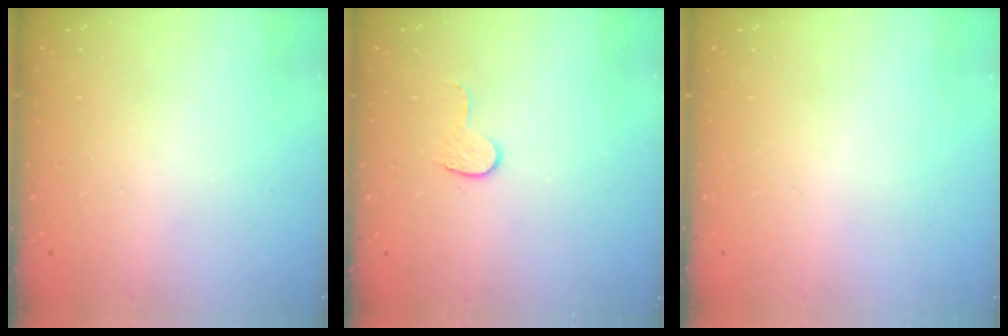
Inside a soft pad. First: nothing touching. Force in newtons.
{"total": 5.4, "press": 5.4, "slide": 0.5}
{"total": 0.0}